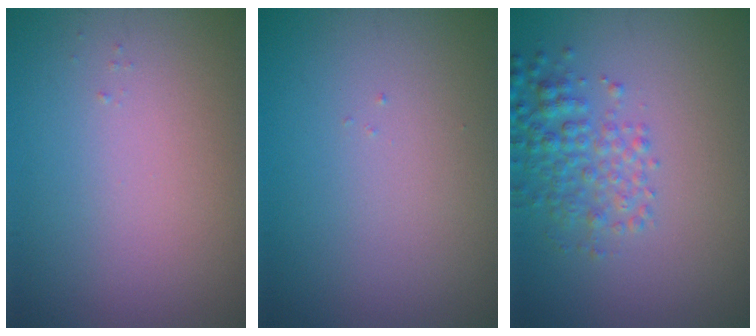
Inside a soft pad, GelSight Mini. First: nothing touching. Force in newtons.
{"total": 0.0}
{"total": 3.1, "press": 3.1, "slide": 0.1}